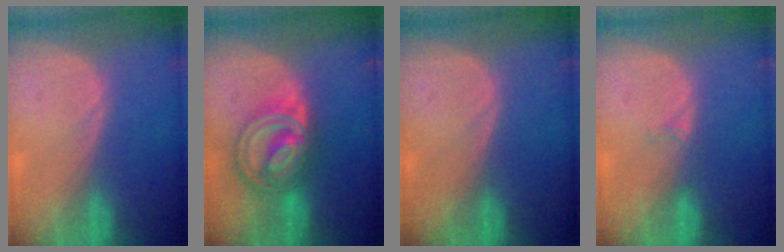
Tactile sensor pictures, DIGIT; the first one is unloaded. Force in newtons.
{"total": 8.7, "press": 8.7, "slide": 0.6}
{"total": 0.0}
{"total": 1.3, "press": 1.0, "slide": 0.9}